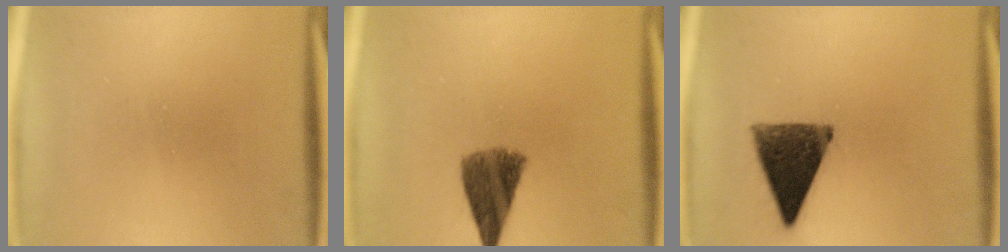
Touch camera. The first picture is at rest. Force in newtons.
{"total": 8.8}
{"total": 11.2}